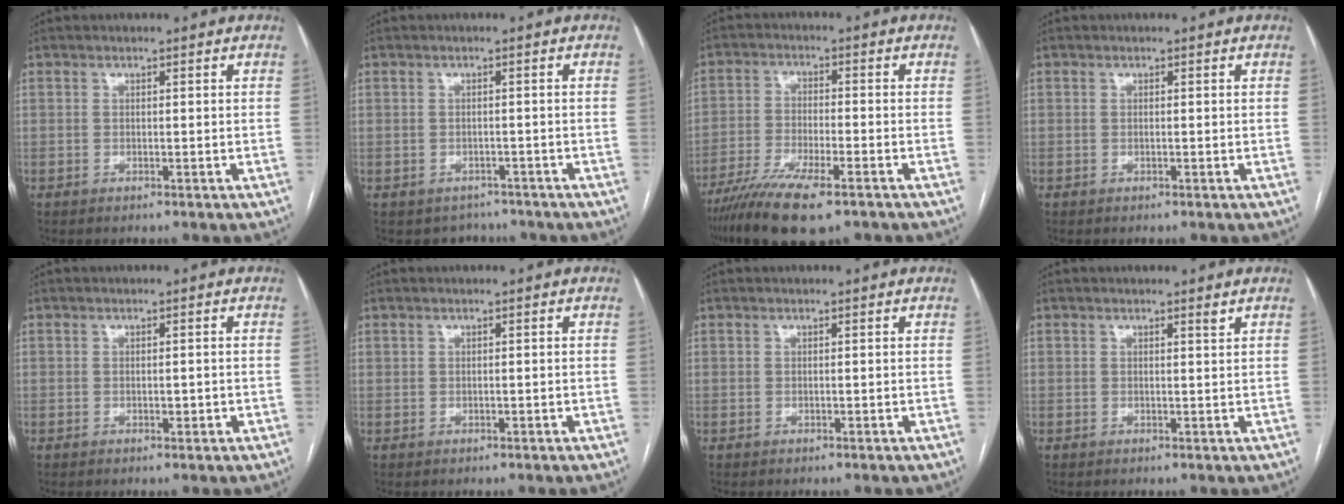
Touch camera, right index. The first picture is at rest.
{"total": 3.2, "force": [-2.6, 1.8, -0.3], "torque": [0.004, 0.011, -0.034]}
{"total": 12.3, "force": [-8.7, 2.3, 8.4], "torque": [-0.151, -0.029, -0.146]}
{"total": 0.0}
{"total": 1.1, "force": [-0.2, 0.6, 0.9], "torque": [-0.012, 0.000, -0.002]}
{"total": 0.0}
{"total": 0.0}
{"total": 0.7, "force": [0.6, -0.1, 0.4], "torque": [-0.014, -0.006, 0.010]}